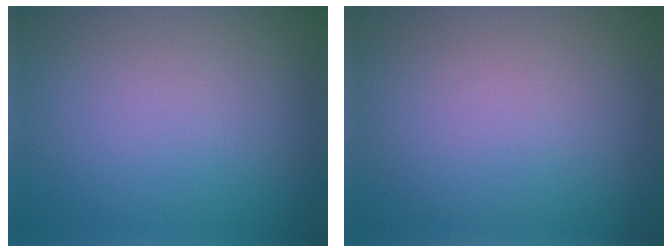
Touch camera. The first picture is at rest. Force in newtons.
{"total": 0.0}